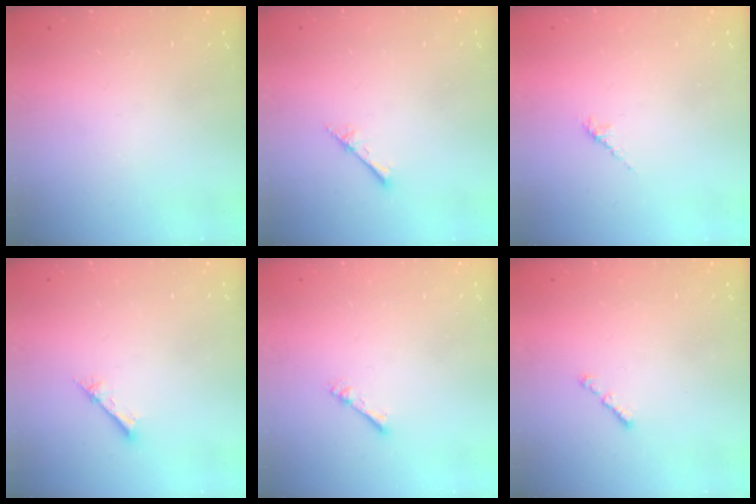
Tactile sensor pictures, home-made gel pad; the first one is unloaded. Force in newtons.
{"total": 2.6, "press": 2.6, "slide": 0.3}
{"total": 2.6, "press": 2.4, "slide": 0.7}
{"total": 2.1, "press": 2.1, "slide": 0.2}
{"total": 1.7, "press": 1.7, "slide": 0.2}
{"total": 1.0, "press": 0.9, "slide": 0.5}